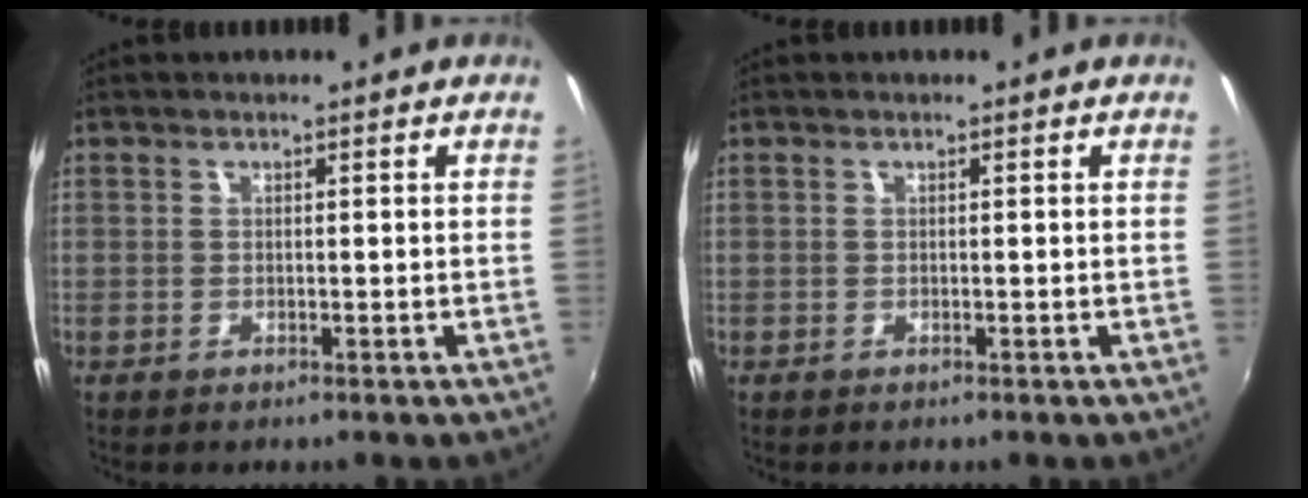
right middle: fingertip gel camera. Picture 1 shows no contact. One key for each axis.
{"total": 0.0}